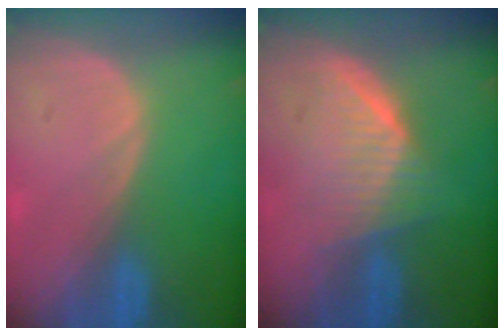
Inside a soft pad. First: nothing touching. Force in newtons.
{"total": 5.9, "press": 5.9, "slide": 0.4}